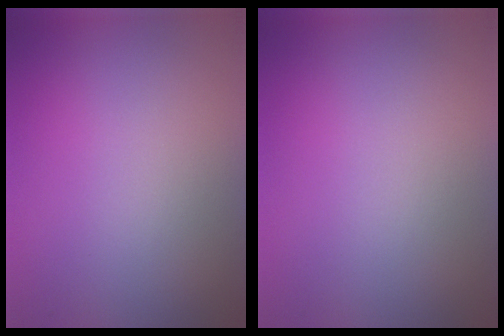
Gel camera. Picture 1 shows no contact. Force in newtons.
{"total": 0.0}